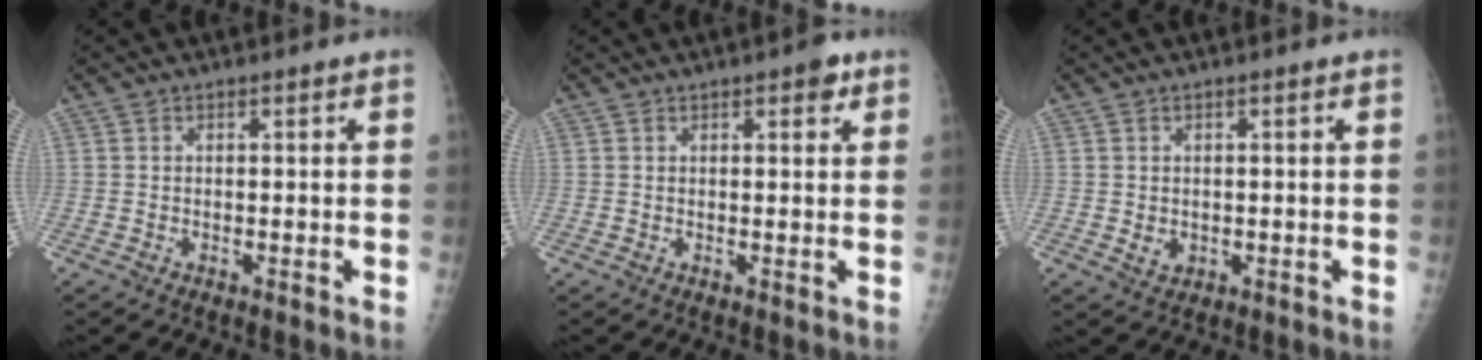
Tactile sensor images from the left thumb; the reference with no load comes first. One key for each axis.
{"total": 2.7, "fx": 1.5, "fy": 1.1, "fz": 1.9, "tx": -0.015, "ty": -0.002, "tz": 0.015}
{"total": 2.5, "fx": -0.3, "fy": 2.0, "fz": 1.4, "tx": -0.013, "ty": 0.000, "tz": 0.004}